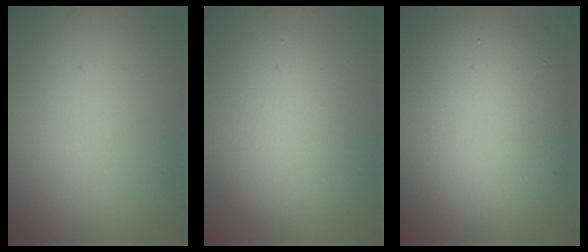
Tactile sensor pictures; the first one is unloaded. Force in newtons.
{"total": 4.2, "press": 4.2, "slide": 0.2}
{"total": 10.4, "press": 10.4, "slide": 0.6}